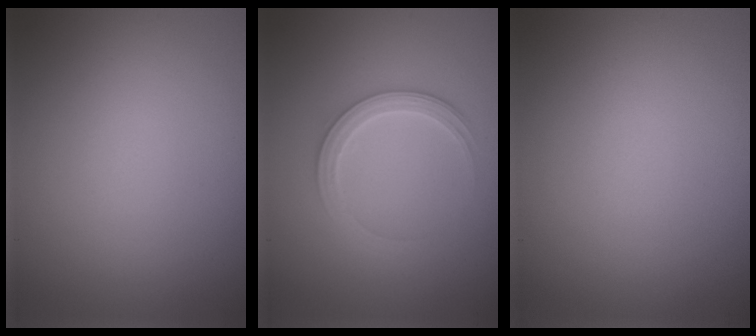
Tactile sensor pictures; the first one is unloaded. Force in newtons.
{"total": 2.8, "press": 2.7, "slide": 0.4}
{"total": 0.0}